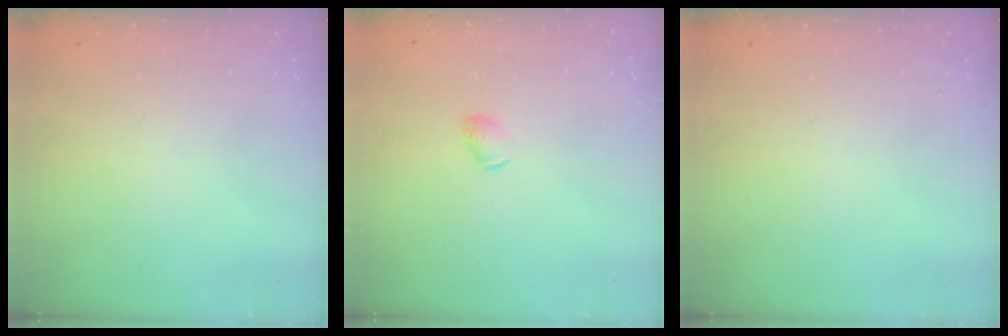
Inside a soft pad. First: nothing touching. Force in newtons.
{"total": 2.9, "press": 2.9, "slide": 0.5}
{"total": 0.0}